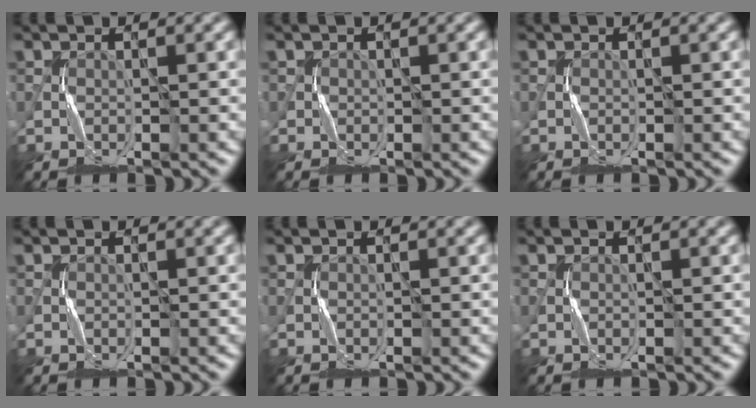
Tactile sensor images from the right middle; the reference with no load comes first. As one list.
[{"total": 0.7, "force": [0.0, 0.7, 0.1], "torque": [0.001, 0.000, 0.002]}, {"total": 0.0}, {"total": 0.0}, {"total": 0.0}, {"total": 0.0}]